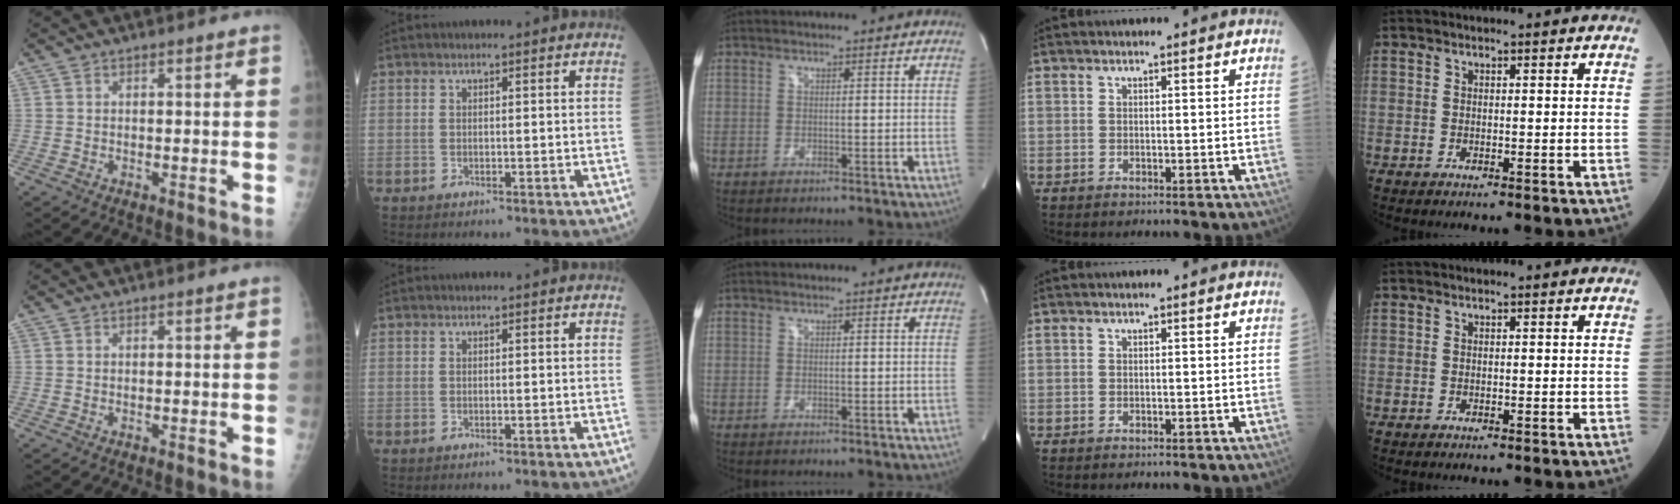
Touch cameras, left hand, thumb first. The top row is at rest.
{}